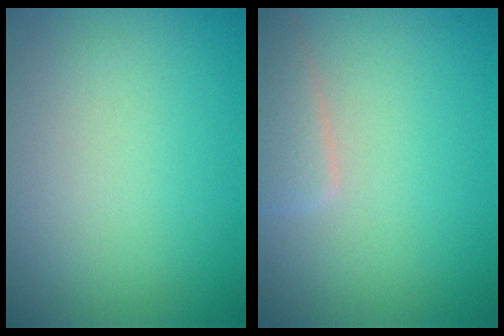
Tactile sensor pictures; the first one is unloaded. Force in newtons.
{"total": 2.0, "press": 2.0, "slide": 0.2}